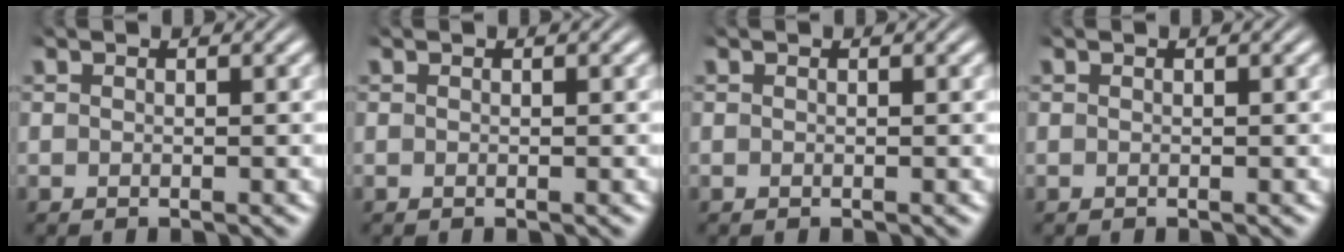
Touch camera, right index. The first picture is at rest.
{"total": 0.0}
{"total": 0.0}
{"total": 0.0}